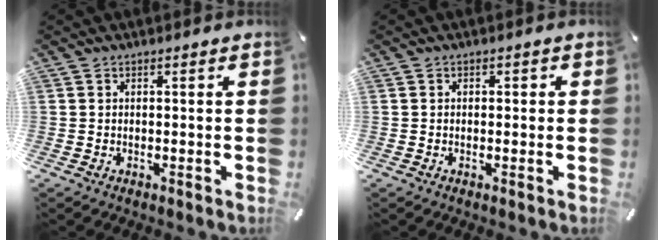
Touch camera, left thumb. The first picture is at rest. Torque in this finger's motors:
{"motor_torque": [-0.14, -0.43, -0.05, 0.18, 0.00]}